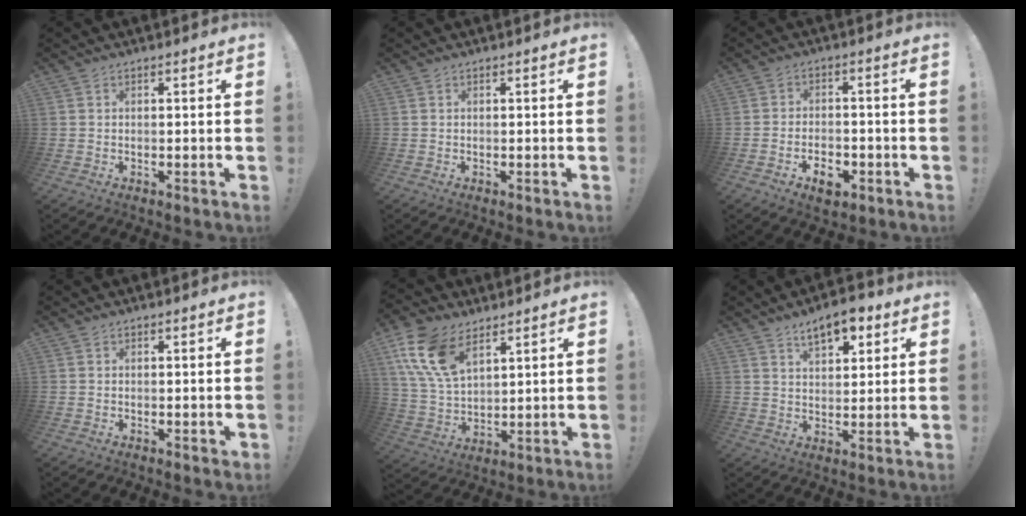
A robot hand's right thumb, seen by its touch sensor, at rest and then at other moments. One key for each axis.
{"total": 0.0}
{"total": 6.4, "fx": -3.6, "fy": 3.7, "fz": 3.8, "tx": -0.056, "ty": 0.014, "tz": -0.062}
{"total": 0.8, "fx": 0.5, "fy": 0.4, "fz": 0.5, "tx": -0.008, "ty": 0.001, "tz": 0.008}
{"total": 15.4, "fx": 8.2, "fy": 8.8, "fz": 9.6, "tx": -0.212, "ty": -0.028, "tz": 0.158}
{"total": 9.0, "fx": 5.7, "fy": 4.2, "fz": 5.5, "tx": -0.076, "ty": -0.020, "tz": 0.101}